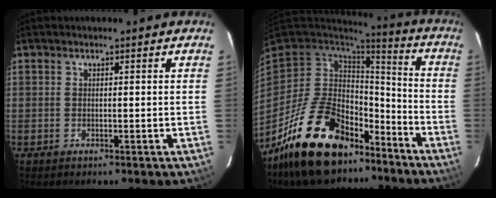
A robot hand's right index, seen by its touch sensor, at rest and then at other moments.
{"total": 21.6, "force": [-14.4, 11.3, 11.4], "torque": [-0.230, 0.005, -0.220]}